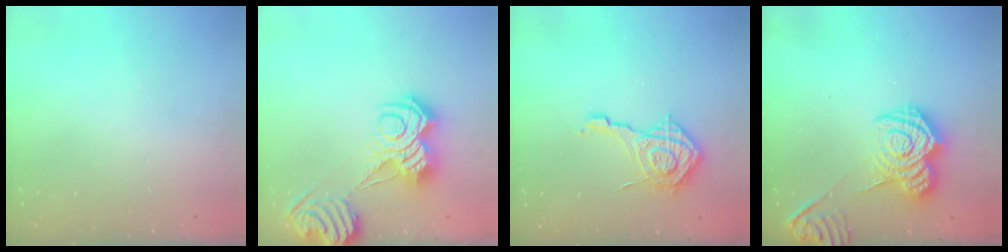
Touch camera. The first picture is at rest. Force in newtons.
{"total": 10.5, "press": 10.4, "slide": 0.9}
{"total": 13.6, "press": 13.5, "slide": 1.4}
{"total": 13.9, "press": 13.8, "slide": 1.0}